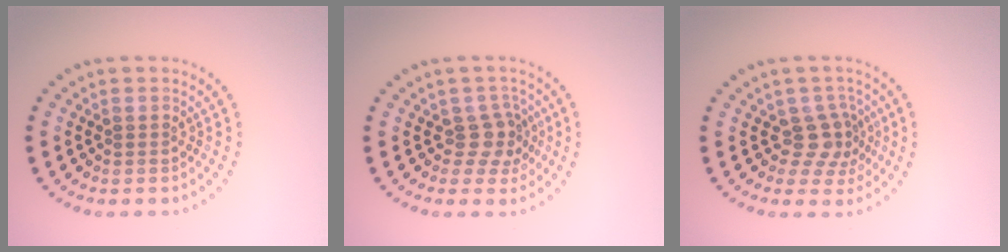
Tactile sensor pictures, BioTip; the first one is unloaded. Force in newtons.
{"total": 2.5, "press": 1.9, "slide": 1.7}
{"total": 2.8, "press": 2.2, "slide": 1.8}